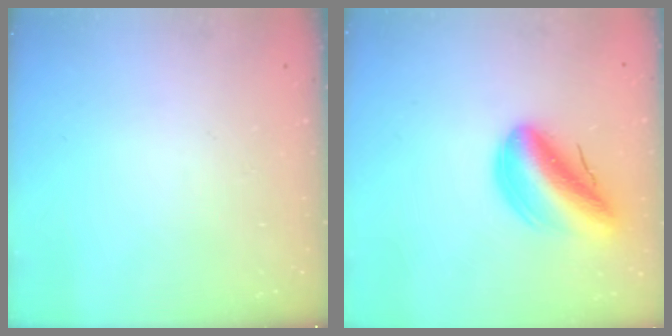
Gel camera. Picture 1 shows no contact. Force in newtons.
{"total": 15.6, "press": 15.3, "slide": 3.3}